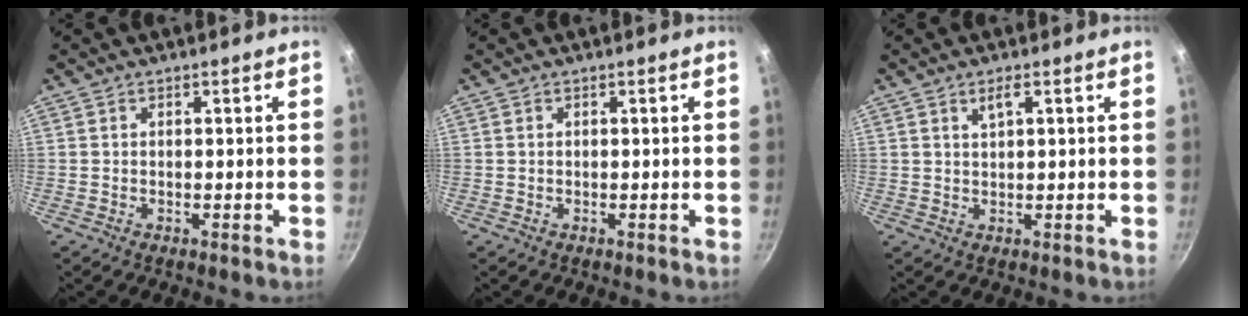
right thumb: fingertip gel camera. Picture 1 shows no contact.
{"total": 0.0}
{"total": 2.3, "force": [1.1, 0.8, 1.9], "torque": [-0.030, 0.001, 0.024]}